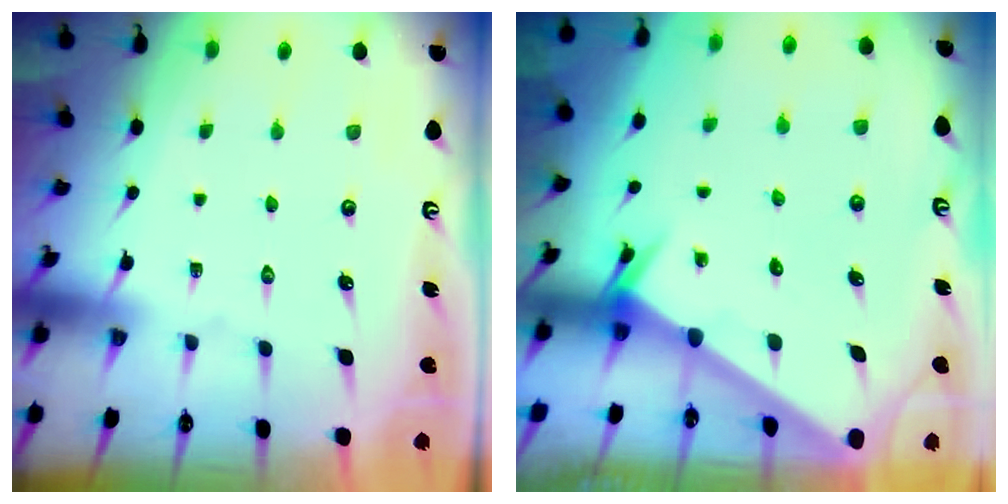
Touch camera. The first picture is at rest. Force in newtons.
{"total": 2.5, "press": 2.5, "slide": 0.1}